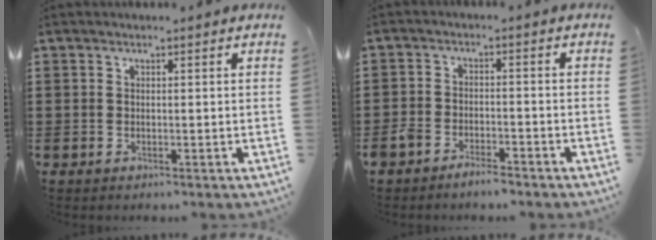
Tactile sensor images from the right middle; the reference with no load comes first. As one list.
[{"total": 3.3, "force": [-3.1, 0.9, 0.8], "torque": [-0.024, 0.004, -0.063]}]